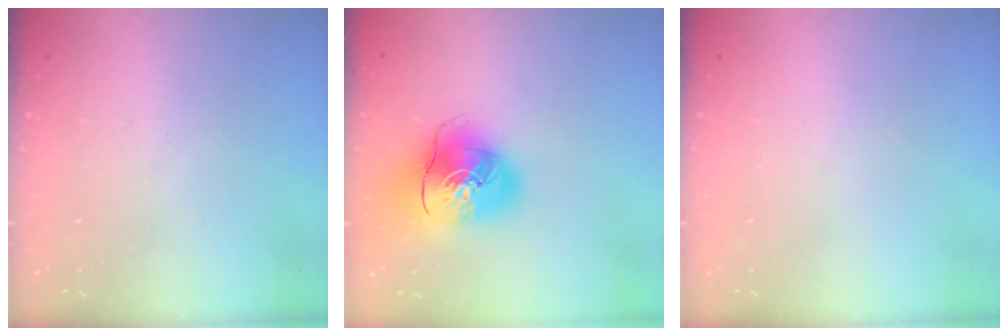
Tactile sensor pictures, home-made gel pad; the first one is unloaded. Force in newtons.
{"total": 14.8, "press": 14.5, "slide": 2.6}
{"total": 0.0}